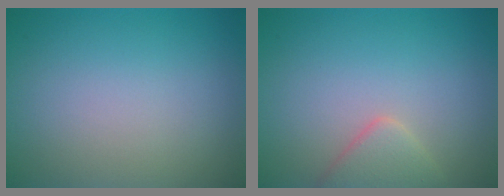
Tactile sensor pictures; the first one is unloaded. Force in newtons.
{"total": 2.3, "press": 2.3, "slide": 0.2}